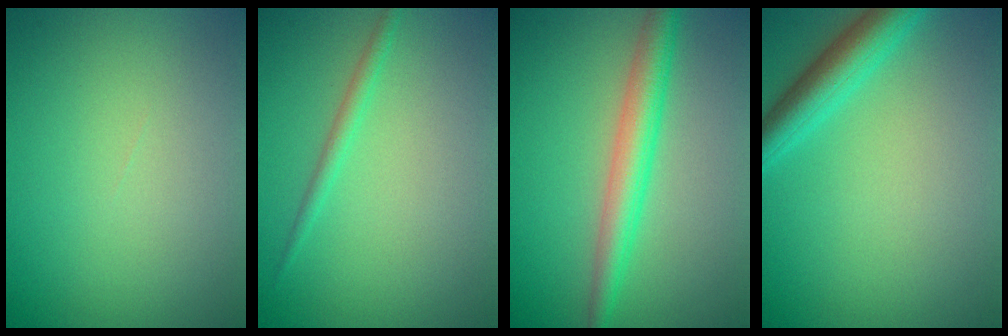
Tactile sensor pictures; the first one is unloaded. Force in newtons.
{"total": 1.2, "press": 1.2, "slide": 0.1}
{"total": 3.7, "press": 3.7, "slide": 0.1}
{"total": 3.9, "press": 3.9, "slide": 0.1}